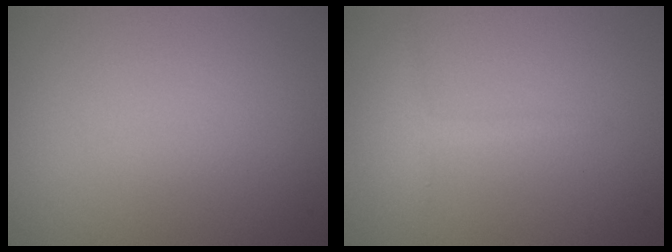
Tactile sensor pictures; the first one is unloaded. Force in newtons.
{"total": 1.5, "press": 1.5, "slide": 0.1}